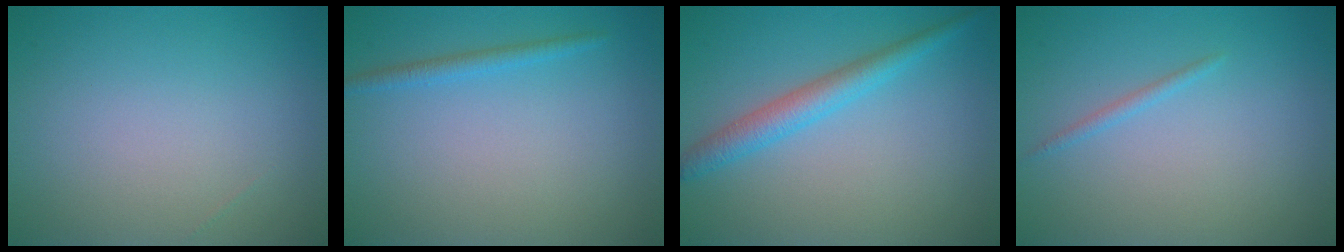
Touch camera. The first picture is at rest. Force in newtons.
{"total": 1.3, "press": 1.3, "slide": 0.1}
{"total": 3.0, "press": 3.0, "slide": 0.1}
{"total": 0.8, "press": 0.8, "slide": 0.0}